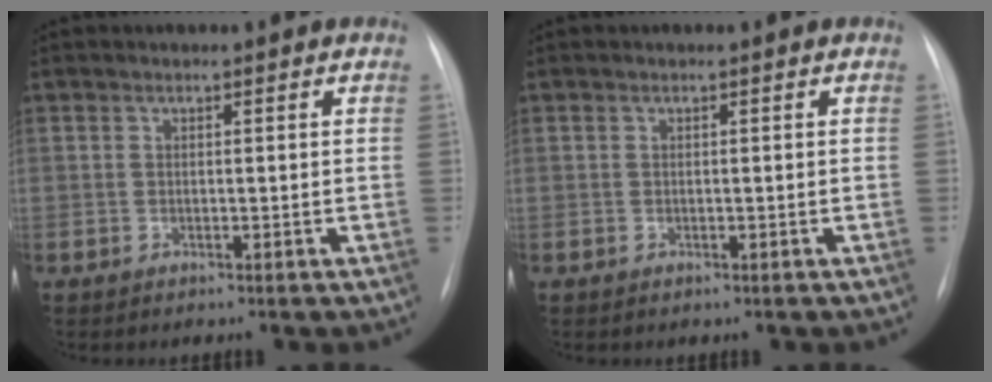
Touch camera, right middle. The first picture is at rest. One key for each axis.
{"total": 0.0}